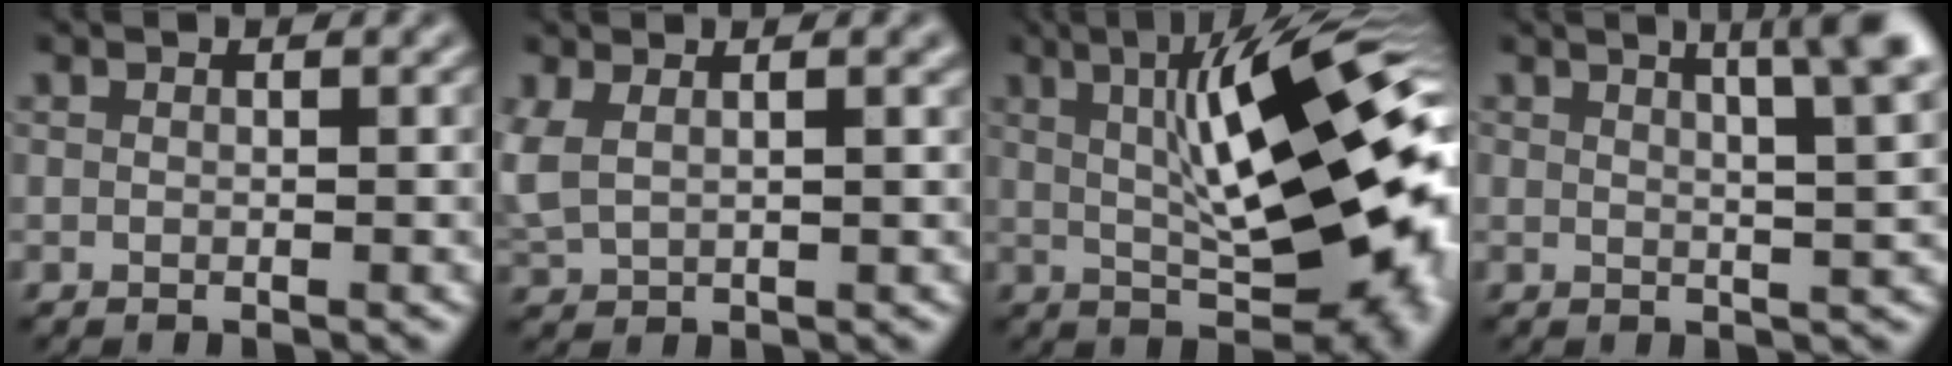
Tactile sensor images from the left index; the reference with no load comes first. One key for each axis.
{"total": 3.9, "fx": 1.6, "fy": 1.9, "fz": 3.1, "tx": -0.063, "ty": 0.009, "tz": 0.034}
{"total": 13.9, "fx": 2.3, "fy": 3.9, "fz": 13.1, "tx": -0.180, "ty": 0.007, "tz": 0.035}
{"total": 6.5, "fx": 3.3, "fy": 2.0, "fz": 5.2, "tx": -0.040, "ty": 0.028, "tz": 0.023}